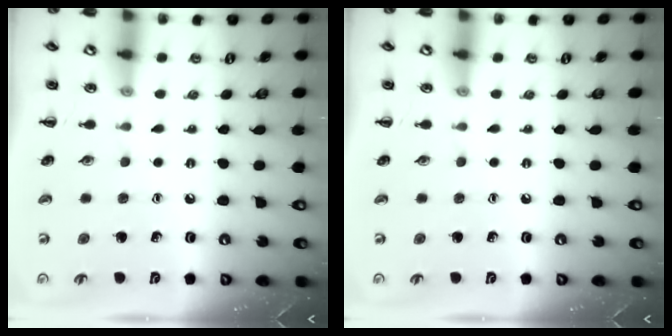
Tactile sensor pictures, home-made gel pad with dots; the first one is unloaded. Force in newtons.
{"total": 0.0}